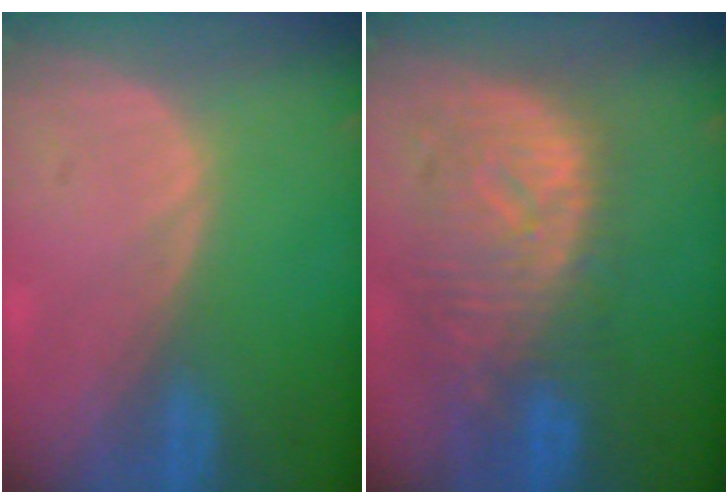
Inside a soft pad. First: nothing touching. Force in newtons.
{"total": 10.8, "press": 9.6, "slide": 5.0}